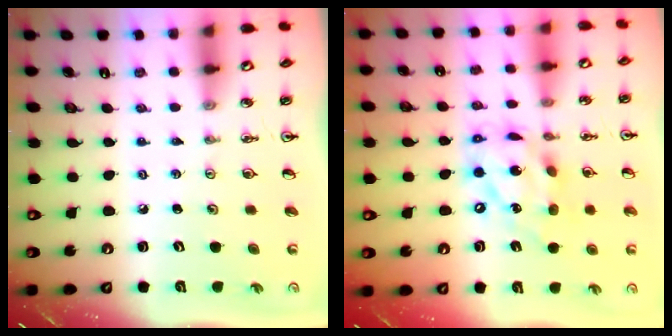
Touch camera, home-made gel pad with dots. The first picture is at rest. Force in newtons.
{"total": 14.8, "press": 14.8, "slide": 1.2}